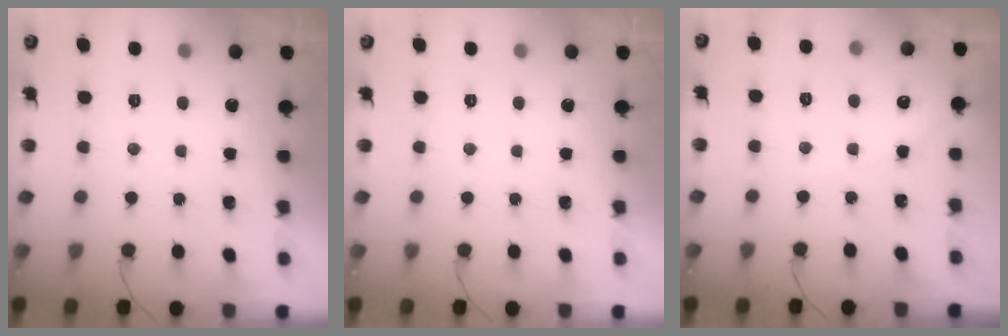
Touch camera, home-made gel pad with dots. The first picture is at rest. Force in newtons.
{"total": 0.0}
{"total": 3.2, "press": 3.1, "slide": 0.5}